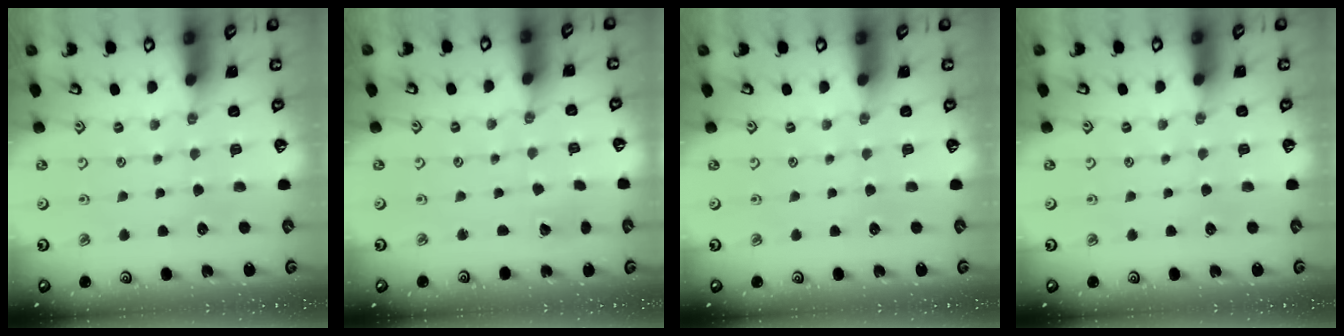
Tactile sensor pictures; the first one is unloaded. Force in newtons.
{"total": 2.3, "press": 2.3, "slide": 0.3}
{"total": 0.0}
{"total": 0.0}